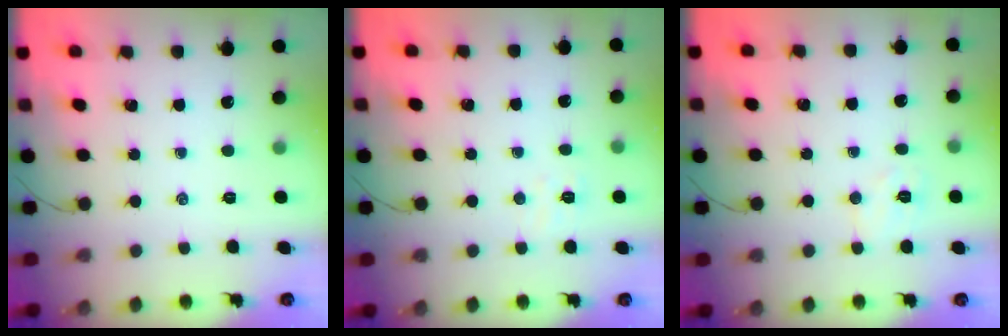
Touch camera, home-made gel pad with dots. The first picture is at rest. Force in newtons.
{"total": 3.8, "press": 3.6, "slide": 1.0}
{"total": 5.8, "press": 5.7, "slide": 1.0}